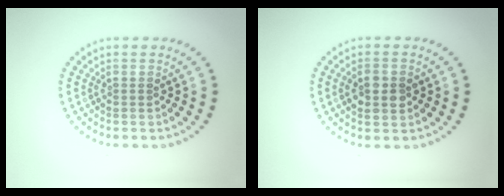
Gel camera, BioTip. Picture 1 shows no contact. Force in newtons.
{"total": 2.8, "press": 2.8, "slide": 0.1}